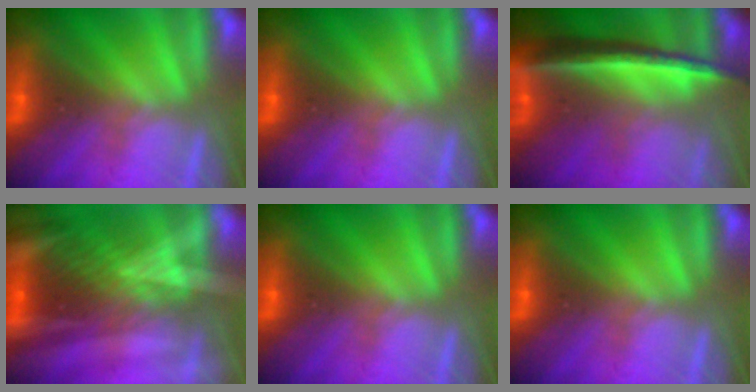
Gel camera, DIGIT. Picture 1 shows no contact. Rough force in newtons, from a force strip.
{"total": 0.0}
{"total": 7.3}
{"total": 2.9}
{"total": 0.0}
{"total": 0.0}